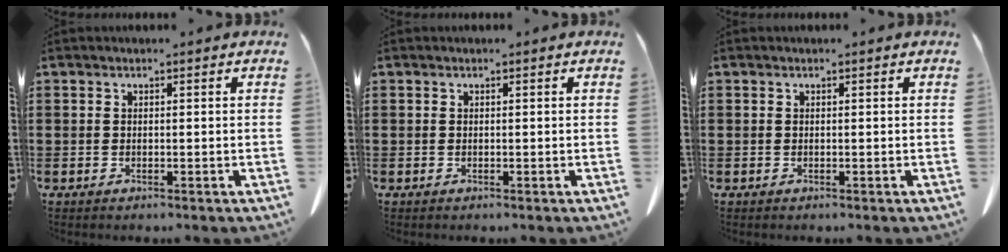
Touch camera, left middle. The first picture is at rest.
{"total": 0.0}
{"total": 0.0}